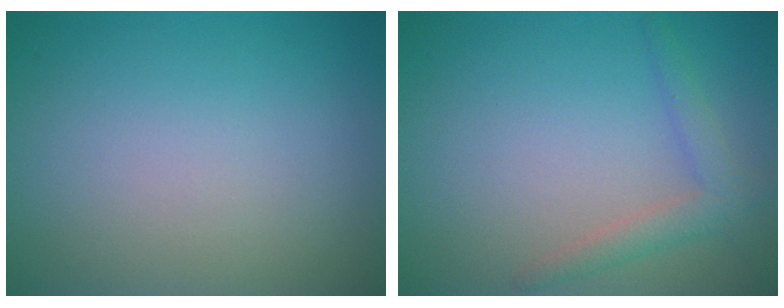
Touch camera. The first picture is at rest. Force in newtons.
{"total": 2.3, "press": 2.3, "slide": 0.1}